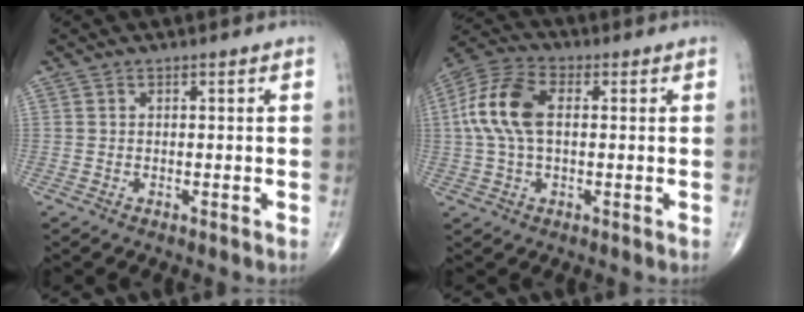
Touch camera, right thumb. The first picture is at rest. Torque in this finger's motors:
{"motor_torque": [0.85, 2.15, 1.10, 0.04, 0.16]}